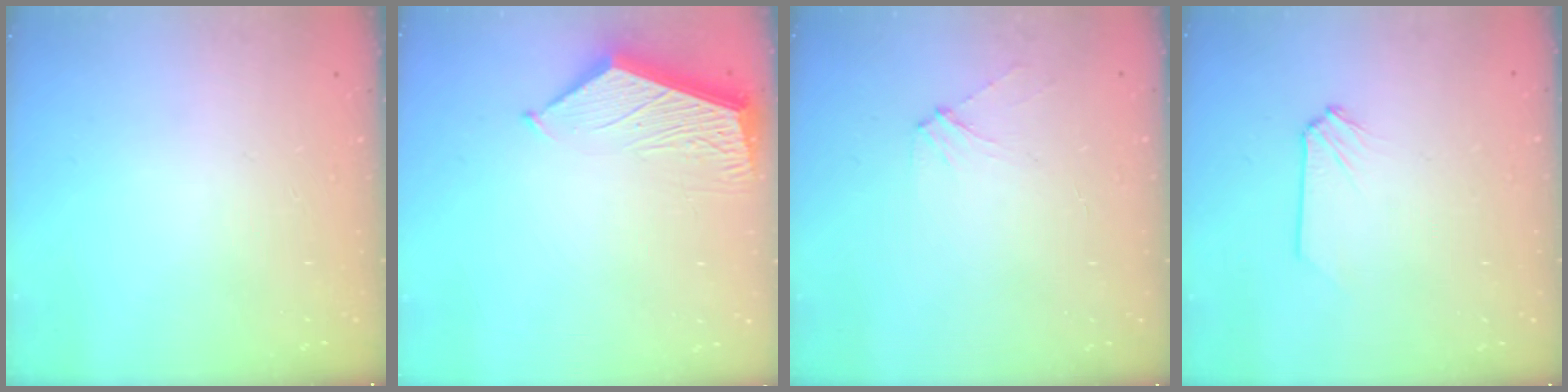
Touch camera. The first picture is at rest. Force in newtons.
{"total": 7.2, "press": 7.2, "slide": 0.7}
{"total": 4.4, "press": 4.4, "slide": 0.5}
{"total": 0.0}